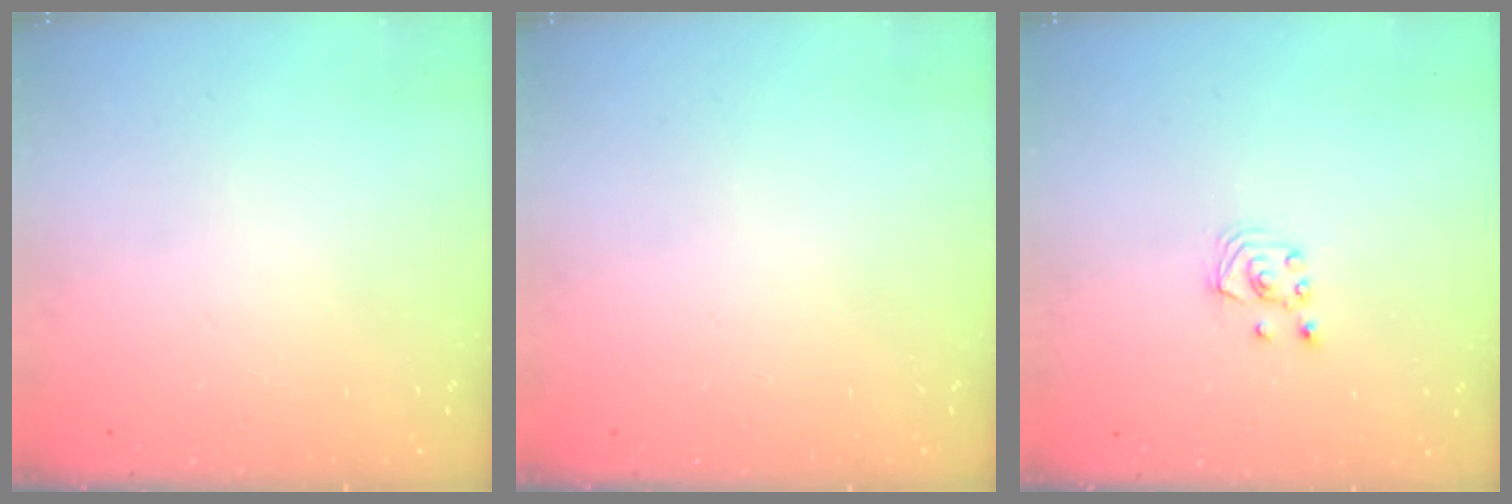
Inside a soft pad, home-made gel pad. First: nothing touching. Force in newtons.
{"total": 0.0}
{"total": 2.7, "press": 2.7, "slide": 0.3}